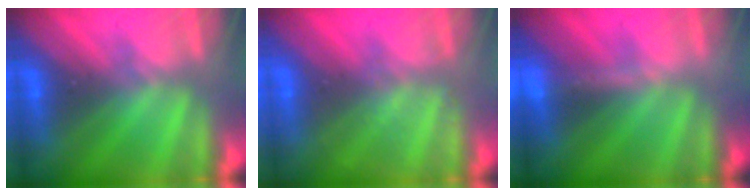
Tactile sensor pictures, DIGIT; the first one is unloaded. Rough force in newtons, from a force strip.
{"total": 1.9}
{"total": 3.2}